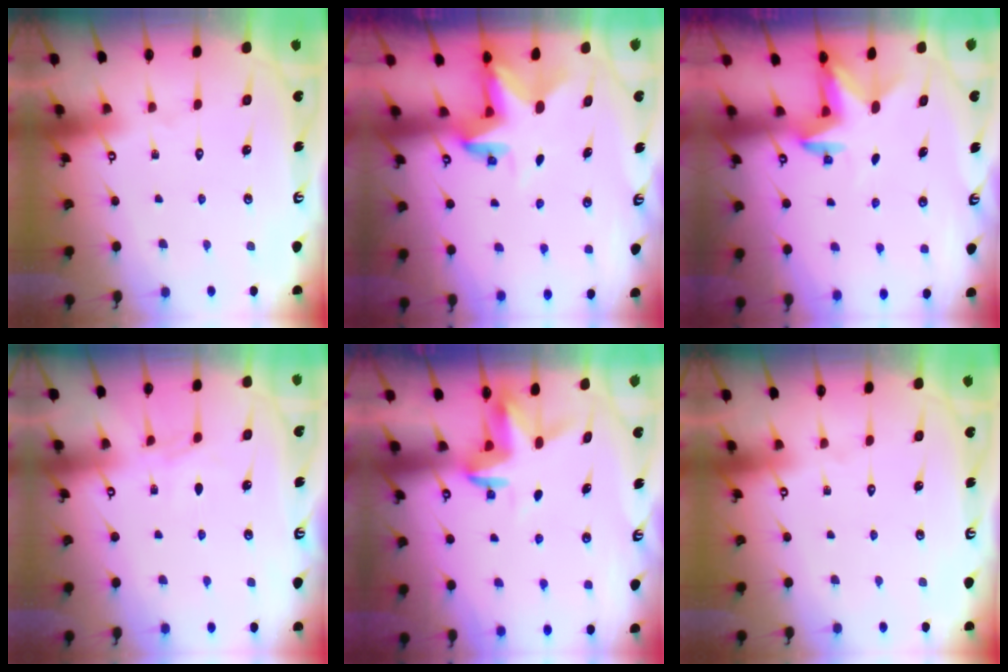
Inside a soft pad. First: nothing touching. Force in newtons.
{"total": 3.2, "press": 3.2, "slide": 0.2}
{"total": 3.0, "press": 2.9, "slide": 0.7}
{"total": 3.2, "press": 3.1, "slide": 0.5}
{"total": 3.6, "press": 3.6, "slide": 0.2}
{"total": 0.0}